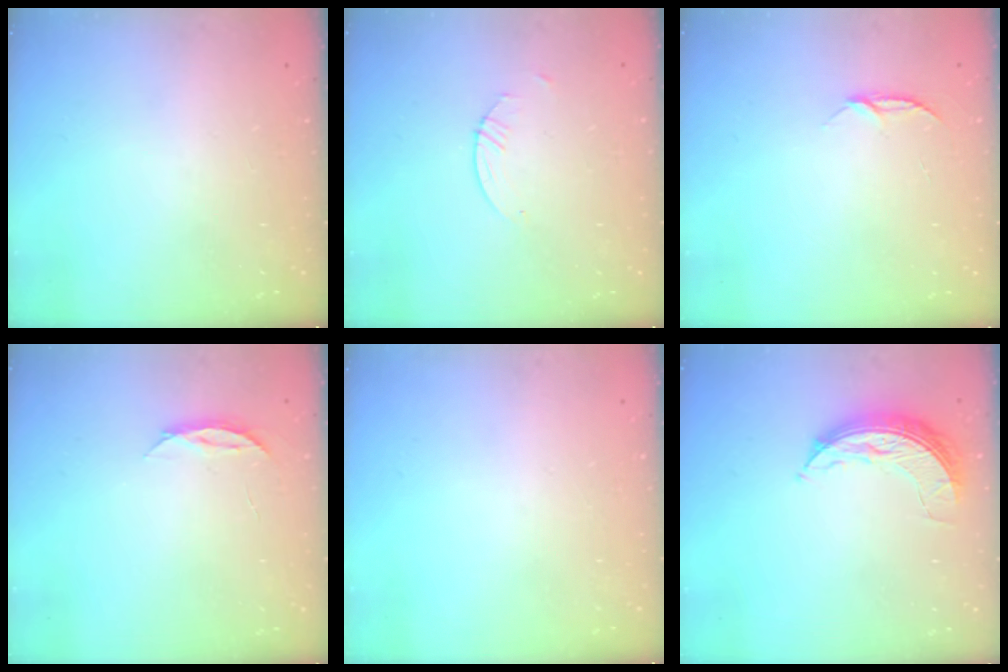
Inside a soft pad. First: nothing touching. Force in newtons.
{"total": 0.8, "press": 0.8, "slide": 0.2}
{"total": 4.0, "press": 4.0, "slide": 0.4}
{"total": 3.7, "press": 3.6, "slide": 0.4}
{"total": 0.0}
{"total": 7.6, "press": 7.6, "slide": 0.1}